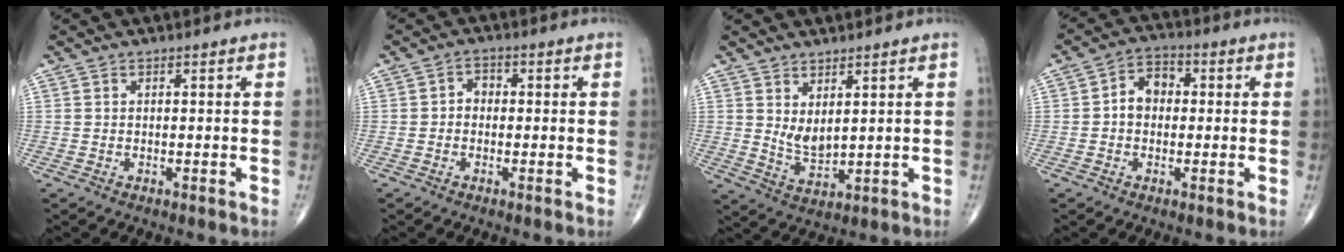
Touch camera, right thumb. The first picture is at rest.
{"total": 2.3, "force": [-0.3, 1.9, 1.2], "torque": [-0.005, 0.013, -0.014]}
{"total": 4.8, "force": [2.0, 2.1, 3.8], "torque": [-0.066, -0.030, 0.047]}
{"total": 5.7, "force": [0.1, 4.4, 3.6], "torque": [-0.043, 0.020, -0.010]}